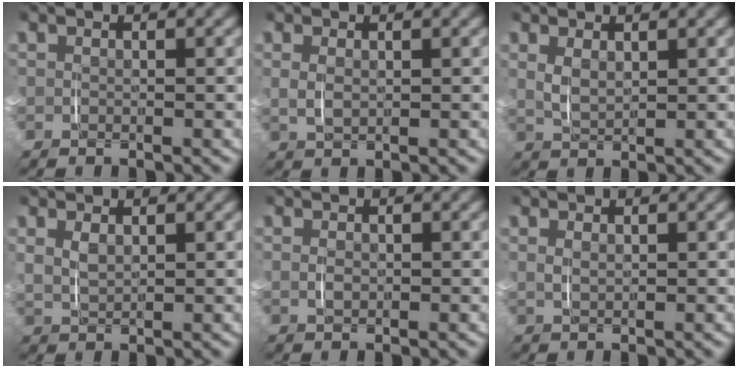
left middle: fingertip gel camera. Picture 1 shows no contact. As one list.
[{"total": 0.8, "force": [0.3, 0.1, 0.8], "torque": [-0.021, -0.005, 0.013]}, {"total": 1.5, "force": [0.8, 0.4, 1.2], "torque": [-0.028, -0.006, 0.022]}, {"total": 1.3, "force": [0.7, 0.3, 1.0], "torque": [-0.024, -0.003, 0.020]}, {"total": 0.5, "force": [-0.1, 0.1, 0.5], "torque": [-0.009, -0.003, 0.003]}, {"total": 0.7, "force": [0.4, -0.3, 0.4], "torque": [-0.009, -0.003, 0.013]}]